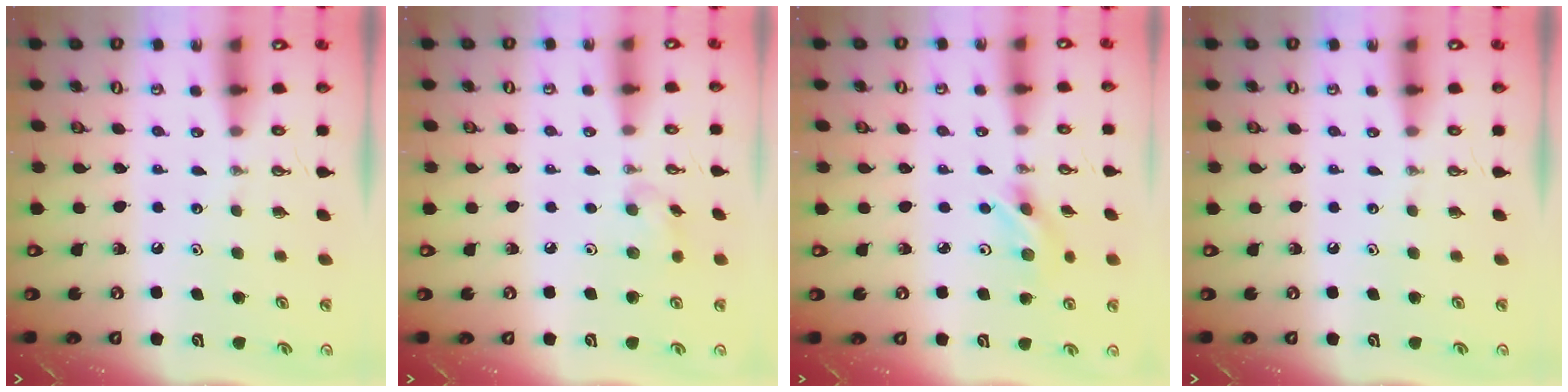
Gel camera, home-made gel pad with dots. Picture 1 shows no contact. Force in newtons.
{"total": 5.2, "press": 5.1, "slide": 0.8}
{"total": 3.8, "press": 3.8, "slide": 0.3}
{"total": 0.0}